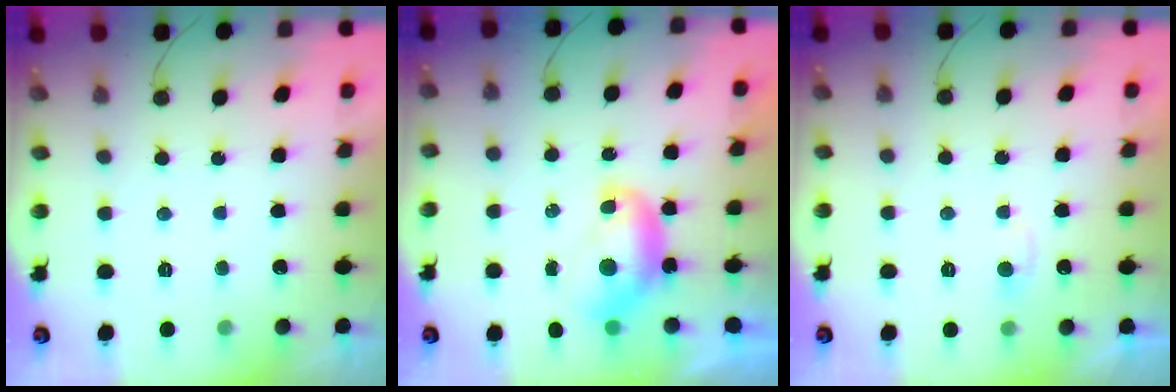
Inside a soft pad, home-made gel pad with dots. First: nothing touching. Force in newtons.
{"total": 7.6, "press": 7.6, "slide": 0.3}
{"total": 2.7, "press": 2.7, "slide": 0.2}